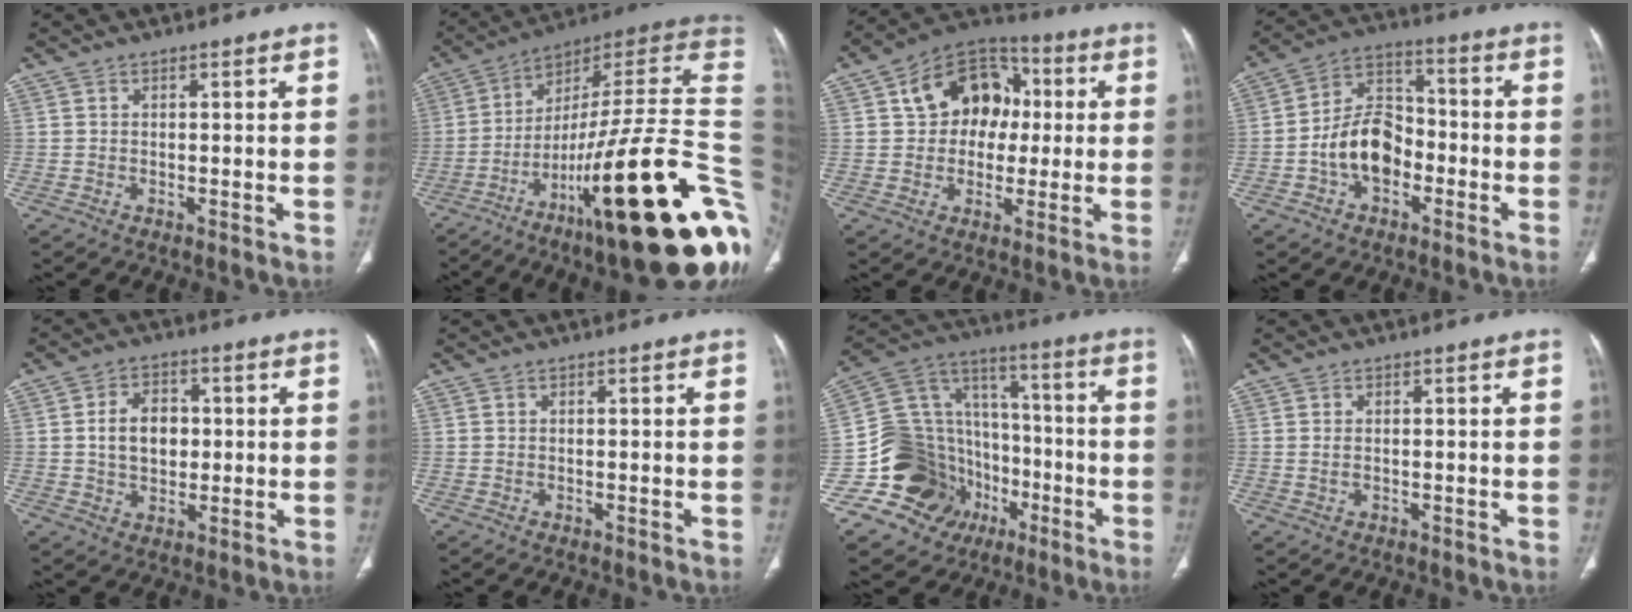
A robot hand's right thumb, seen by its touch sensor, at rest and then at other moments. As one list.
[{"total": 36.5, "force": [-10.4, 8.0, 34.1], "torque": [-0.400, 0.073, -0.164]}, {"total": 14.8, "force": [2.3, 11.1, 9.4], "torque": [-0.100, 0.026, 0.028]}, {"total": 11.5, "force": [-3.3, 7.9, 7.7], "torque": [-0.115, 0.044, -0.066]}, {"total": 7.9, "force": [0.5, 5.7, 5.4], "torque": [-0.066, 0.009, 0.009]}, {"total": 0.0}, {"total": 22.0, "force": [-8.2, 18.6, 8.5], "torque": [-0.118, 0.113, -0.126]}, {"total": 1.0, "force": [0.0, 0.6, 0.8], "torque": [-0.022, 0.000, 0.002]}]